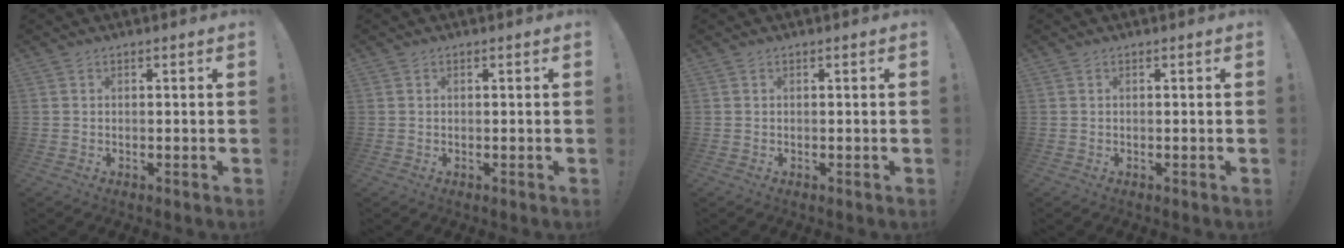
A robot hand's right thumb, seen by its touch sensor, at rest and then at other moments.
{"total": 0.0}
{"total": 0.0}
{"total": 0.0}